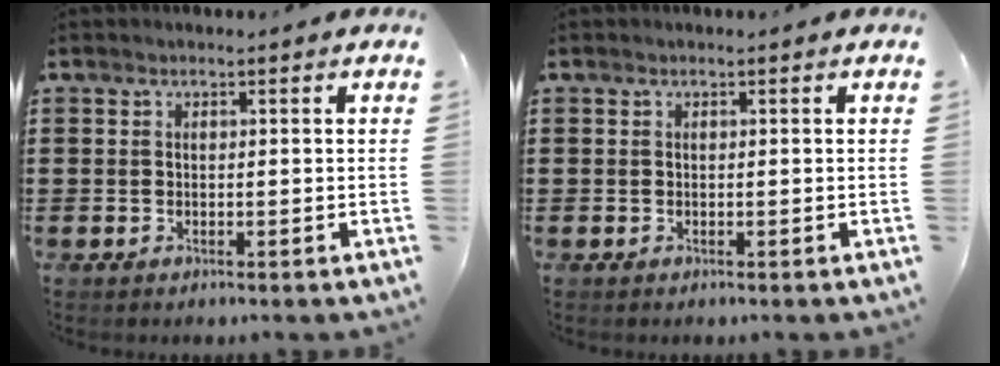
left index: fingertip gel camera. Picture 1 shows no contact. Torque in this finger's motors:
{"motor_torque": [0.00, 0.00, -0.02, 0.00]}